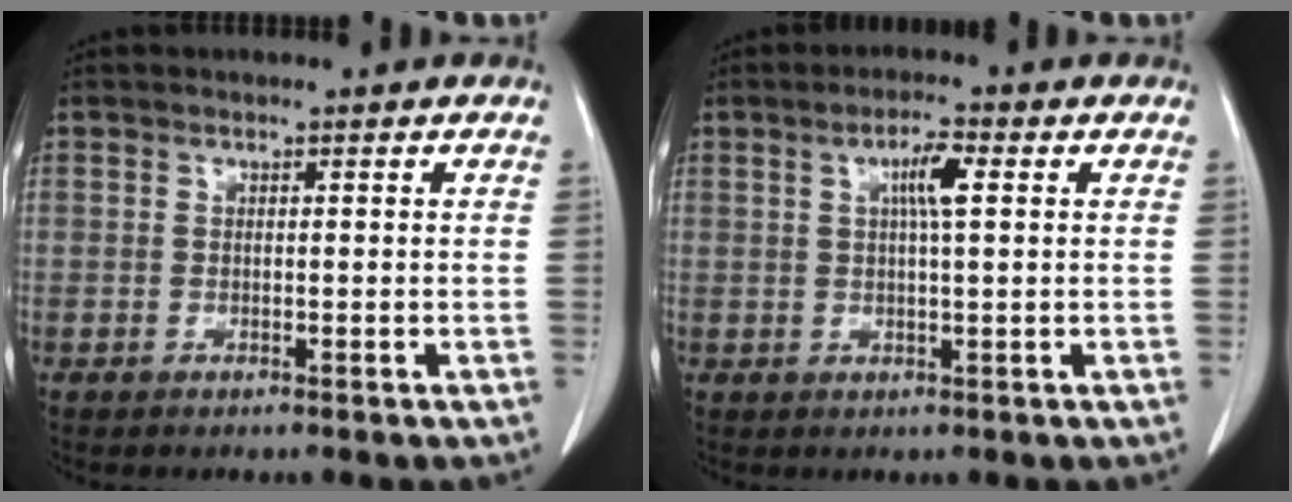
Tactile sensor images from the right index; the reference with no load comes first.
{"total": 4.2, "force": [1.2, 0.4, 4.0], "torque": [-0.073, 0.004, 0.021]}